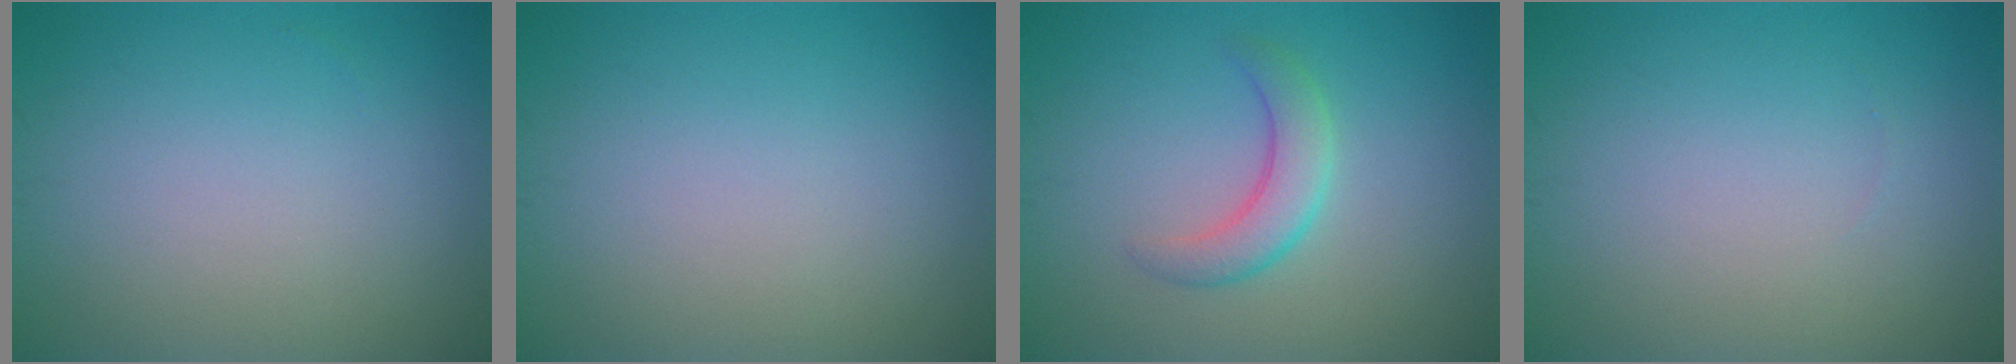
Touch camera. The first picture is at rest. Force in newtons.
{"total": 0.0}
{"total": 2.9, "press": 2.9, "slide": 0.2}
{"total": 0.0}